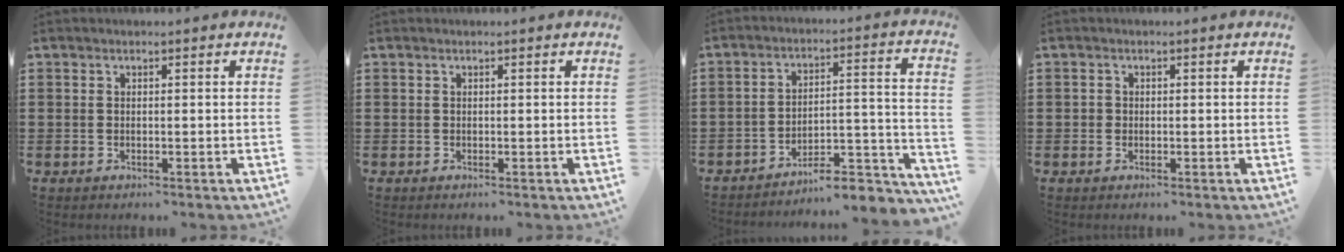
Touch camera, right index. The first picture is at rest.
{"total": 0.0}
{"total": 7.0, "force": [-6.5, 1.3, 2.4], "torque": [-0.030, 0.009, -0.125]}
{"total": 0.7, "force": [-0.1, 0.7, 0.2], "torque": [-0.006, 0.004, -0.003]}